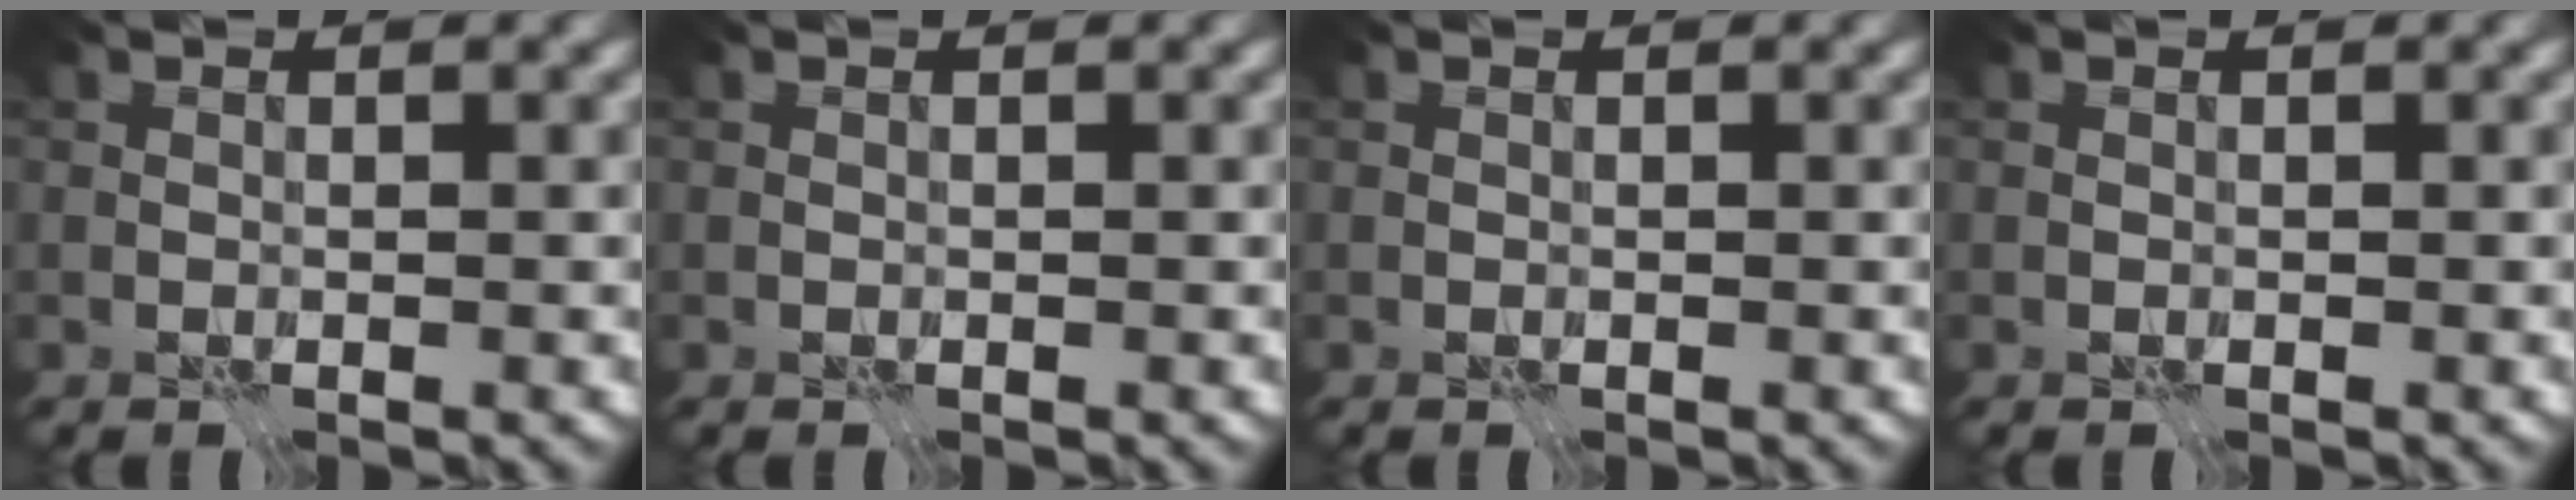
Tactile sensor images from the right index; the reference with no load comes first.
{"total": 0.0}
{"total": 0.0}
{"total": 0.0}